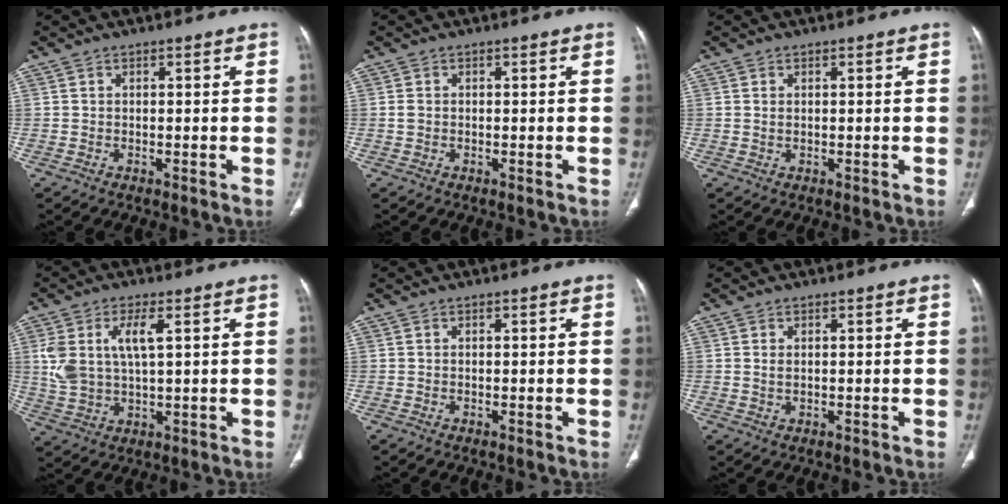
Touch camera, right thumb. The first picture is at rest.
{"total": 1.0, "force": [0.0, 0.9, 0.6], "torque": [-0.012, 0.003, 0.001]}
{"total": 0.6, "force": [0.2, 0.4, 0.5], "torque": [-0.011, -0.001, 0.004]}
{"total": 9.6, "force": [2.6, 4.3, 8.2], "torque": [-0.179, -0.002, 0.059]}
{"total": 0.0}
{"total": 1.1, "force": [0.3, 0.6, 0.9], "torque": [-0.017, -0.002, 0.008]}